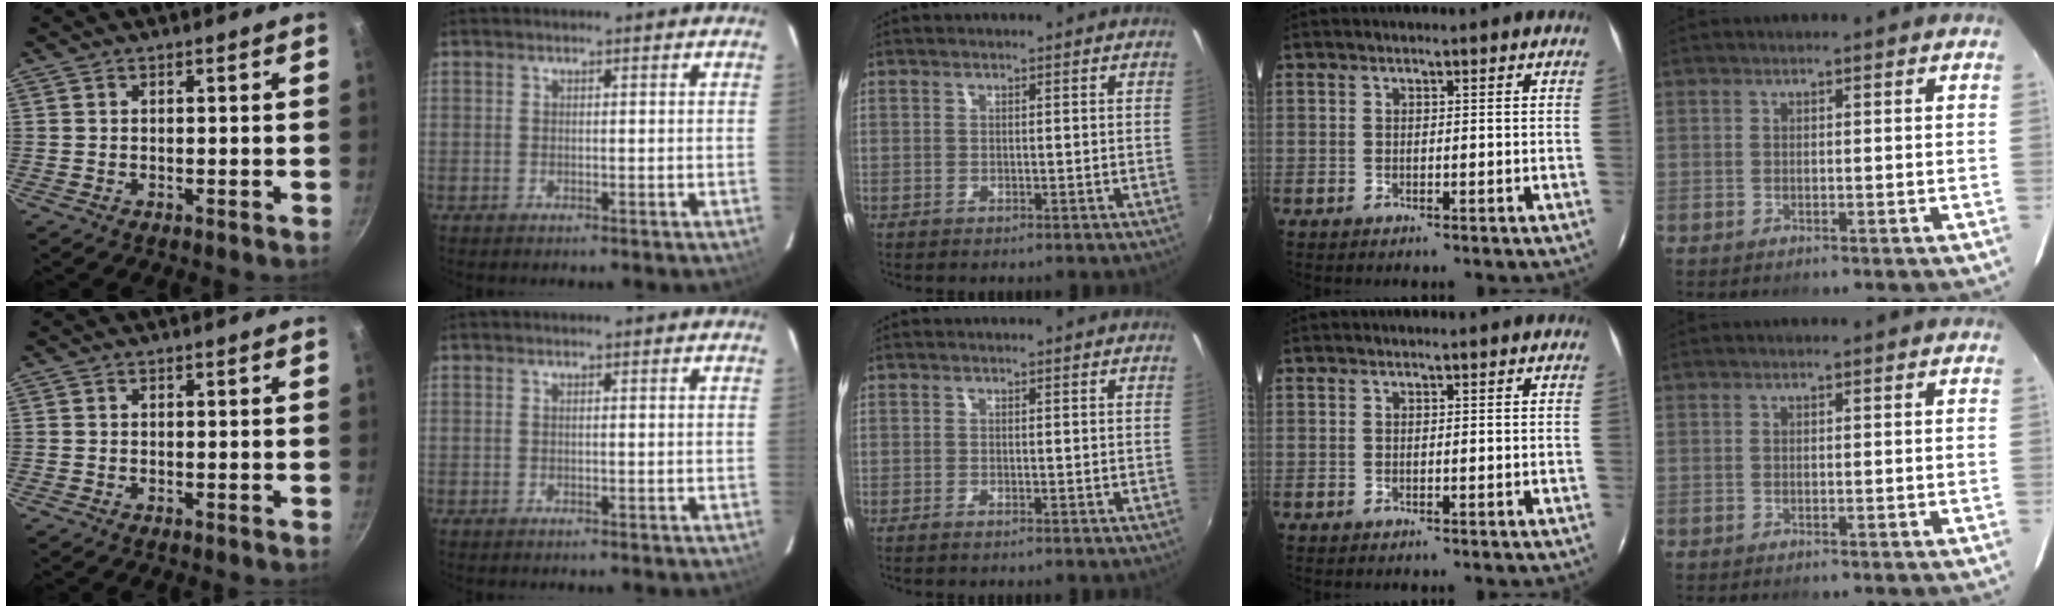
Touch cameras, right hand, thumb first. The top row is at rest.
{"middle": {"total": 0.5, "force": [-0.3, -0.1, 0.4], "torque": [-0.008, -0.003, -0.008]}}